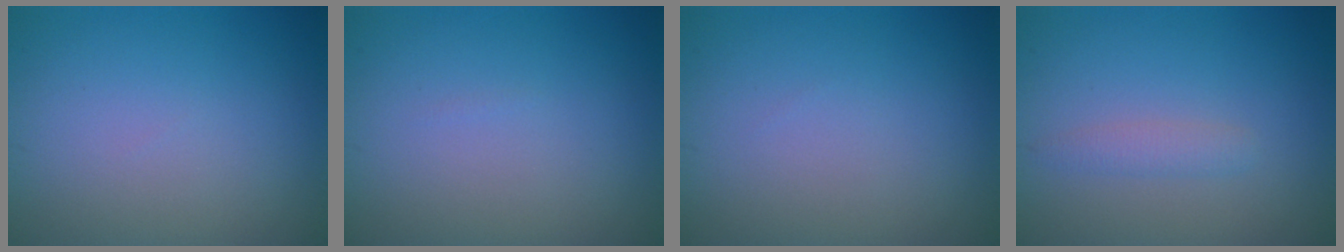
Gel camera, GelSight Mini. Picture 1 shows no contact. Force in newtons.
{"total": 0.0}
{"total": 0.0}
{"total": 1.4, "press": 1.4, "slide": 0.1}